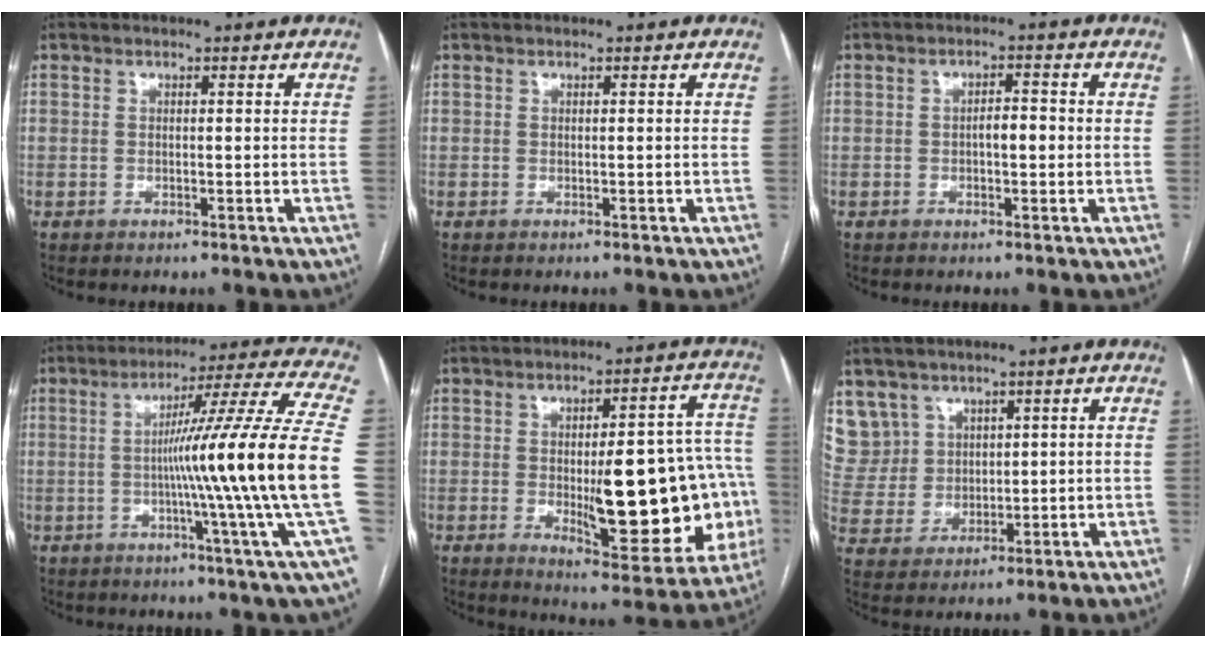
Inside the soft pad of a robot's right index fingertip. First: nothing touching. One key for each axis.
{"total": 0.0}
{"total": 3.0, "fx": -0.4, "fy": 1.1, "fz": 2.8, "tx": -0.044, "ty": 0.007, "tz": -0.006}
{"total": 20.4, "fx": -2.0, "fy": -3.4, "fz": 20.0, "tx": -0.265, "ty": -0.008, "tz": -0.051}
{"total": 21.6, "fx": -3.1, "fy": 6.1, "fz": 20.5, "tx": -0.195, "ty": 0.024, "tz": -0.016}
{"total": 9.0, "fx": 5.4, "fy": 7.2, "fz": 0.2, "tx": -0.016, "ty": 0.028, "tz": 0.127}